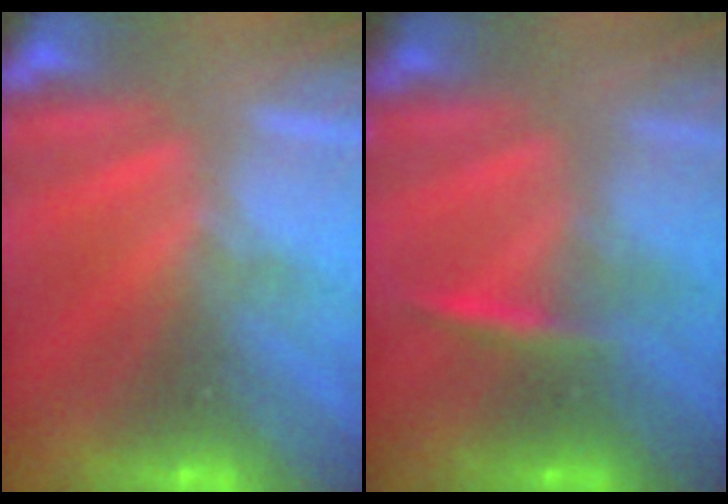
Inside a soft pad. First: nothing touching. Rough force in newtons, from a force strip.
{"total": 2.4}